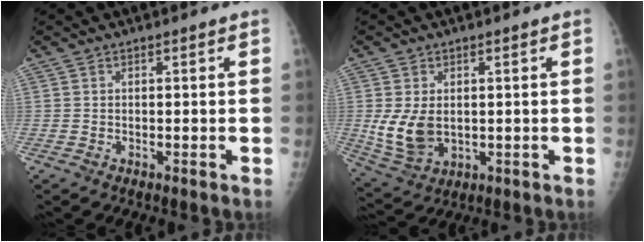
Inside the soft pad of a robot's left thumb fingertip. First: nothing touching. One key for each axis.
{"total": 8.1, "fx": 0.2, "fy": 5.5, "fz": 5.9, "tx": -0.107, "ty": -0.012, "tz": 0.020}